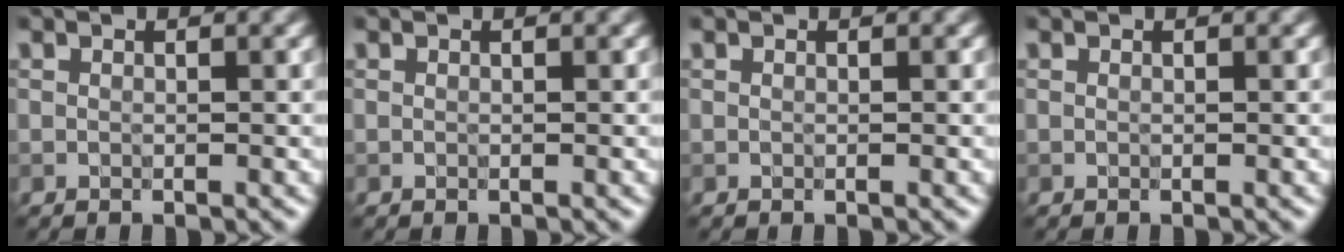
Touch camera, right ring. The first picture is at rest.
{"total": 0.0}
{"total": 0.0}
{"total": 0.0}